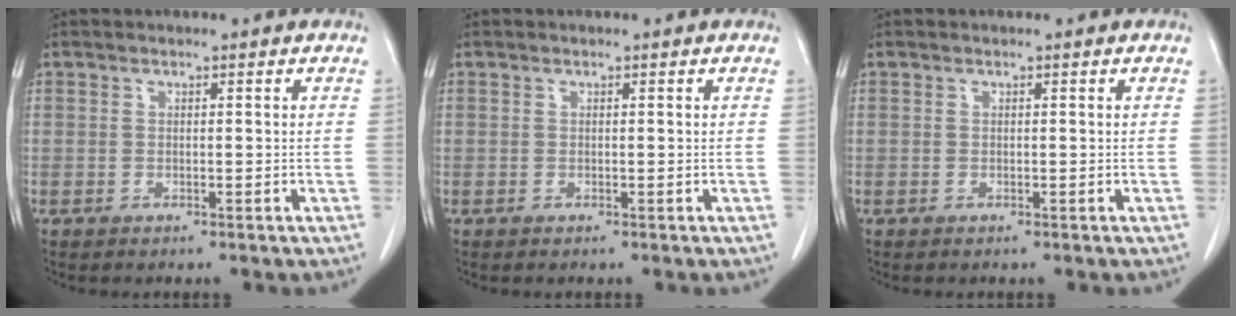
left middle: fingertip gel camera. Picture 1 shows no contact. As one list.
[{"total": 0.0}, {"total": 0.0}]